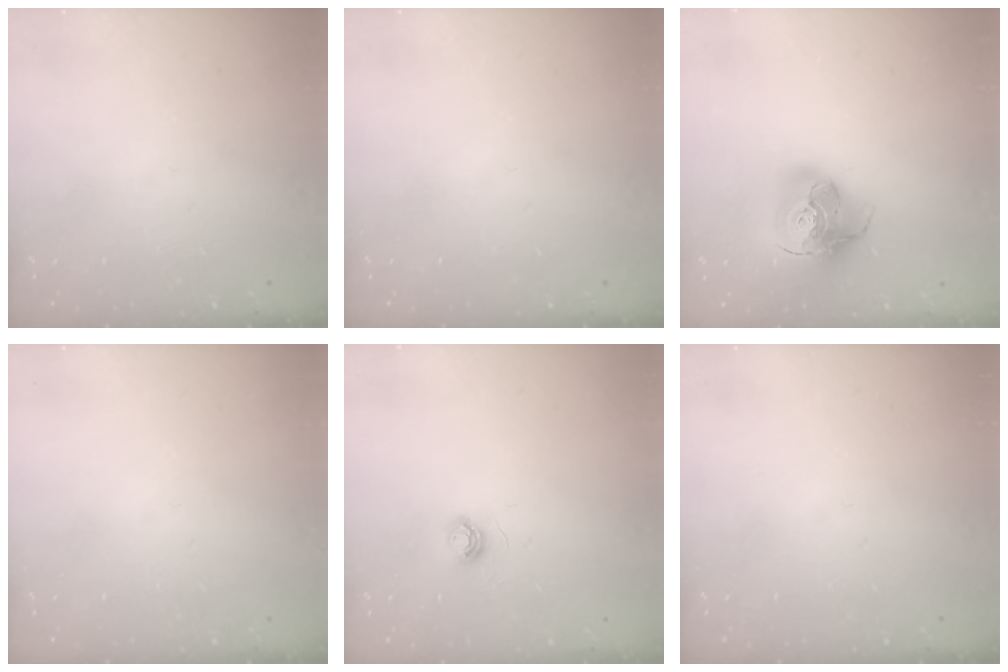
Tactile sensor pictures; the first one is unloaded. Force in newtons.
{"total": 0.0}
{"total": 20.1, "press": 20.0, "slide": 2.6}
{"total": 0.0}
{"total": 5.0, "press": 4.9, "slide": 0.4}
{"total": 0.0}